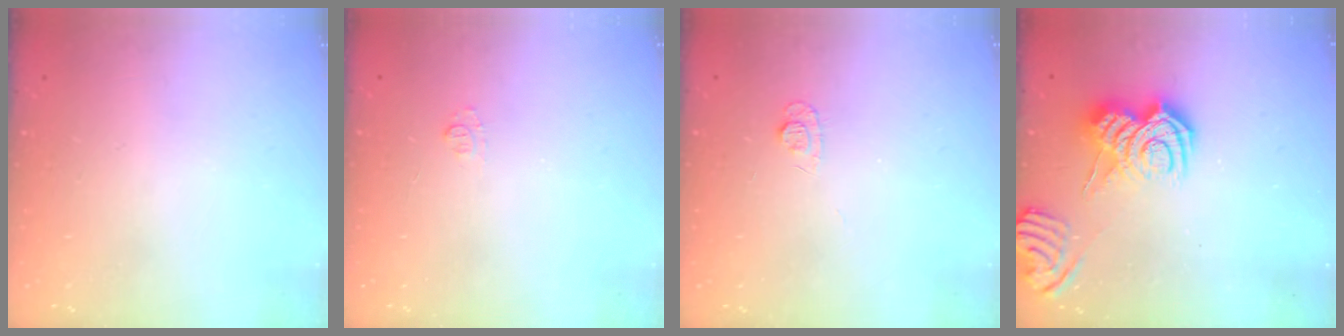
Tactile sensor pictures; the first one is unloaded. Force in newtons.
{"total": 3.8, "press": 3.8, "slide": 0.5}
{"total": 5.4, "press": 5.4, "slide": 0.6}
{"total": 11.6, "press": 11.5, "slide": 0.9}